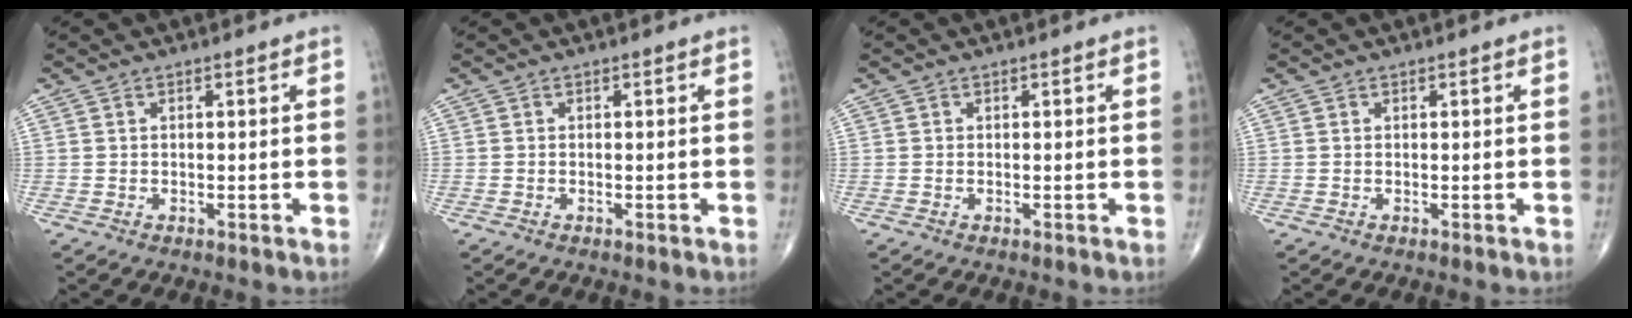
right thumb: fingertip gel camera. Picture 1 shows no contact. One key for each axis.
{"total": 0.0}
{"total": 0.0}
{"total": 0.0}